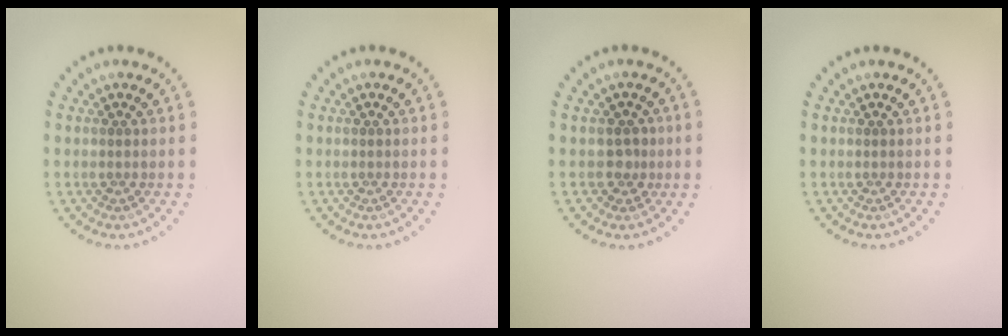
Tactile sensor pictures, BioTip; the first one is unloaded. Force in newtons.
{"total": 0.0}
{"total": 1.6, "press": 1.3, "slide": 1.0}
{"total": 0.0}